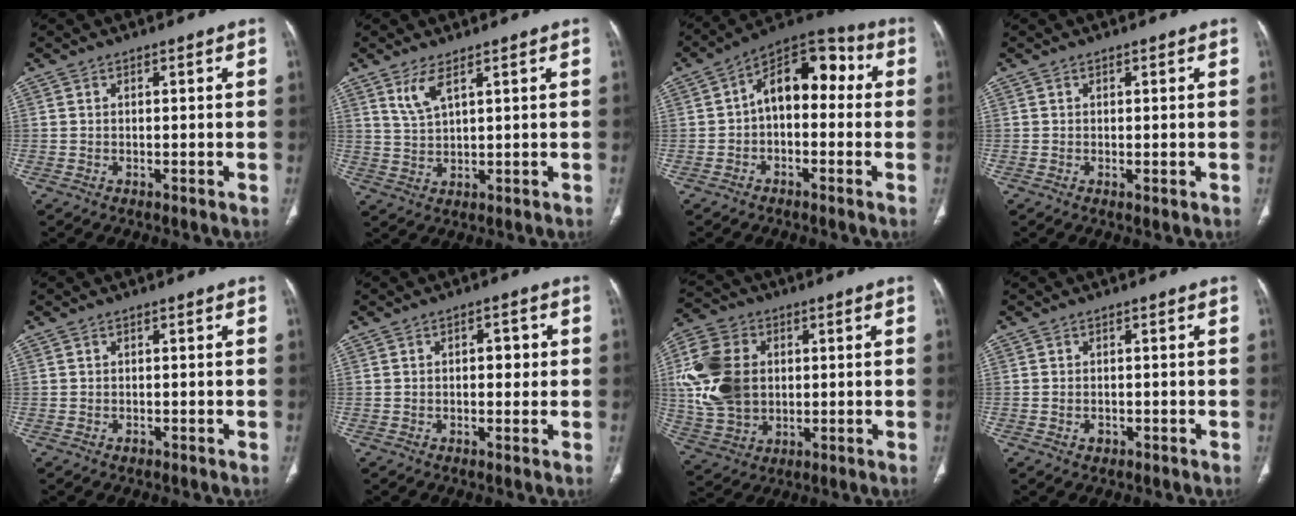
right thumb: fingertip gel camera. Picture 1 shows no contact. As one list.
[{"total": 4.3, "force": [2.7, 1.1, 3.2], "torque": [-0.071, -0.015, 0.064]}, {"total": 12.3, "force": [0.5, 7.6, 9.6], "torque": [-0.105, 0.046, -0.011]}, {"total": 0.6, "force": [0.0, 0.1, 0.5], "torque": [-0.013, -0.004, 0.002]}, {"total": 0.6, "force": [-0.4, 0.4, 0.2], "torque": [-0.001, 0.001, -0.005]}, {"total": 3.6, "force": [0.3, 2.1, 3.0], "torque": [-0.028, 0.005, 0.003]}, {"total": 16.3, "force": [1.8, 12.2, 10.6], "torque": [-0.201, 0.005, 0.039]}, {"total": 1.3, "force": [-0.6, 0.9, 0.6], "torque": [-0.009, 0.006, -0.004]}]